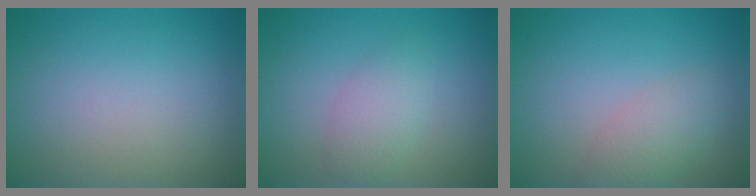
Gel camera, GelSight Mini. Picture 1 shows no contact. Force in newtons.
{"total": 2.6, "press": 2.6, "slide": 0.2}
{"total": 2.8, "press": 2.8, "slide": 0.1}